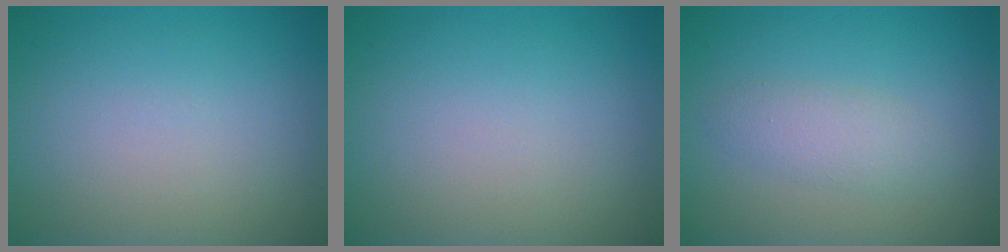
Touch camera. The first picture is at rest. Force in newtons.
{"total": 0.0}
{"total": 2.3, "press": 2.3, "slide": 0.1}